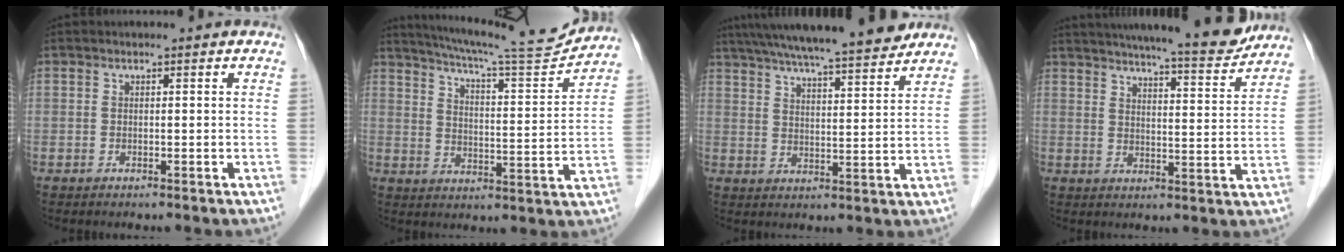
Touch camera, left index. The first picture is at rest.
{"total": 15.4, "force": [14.5, -0.3, 5.1], "torque": [-0.090, -0.030, 0.205]}
{"total": 19.3, "force": [16.8, 1.3, 9.4], "torque": [-0.158, 0.018, 0.244]}
{"total": 15.7, "force": [14.1, 0.8, 6.8], "torque": [-0.101, -0.016, 0.186]}